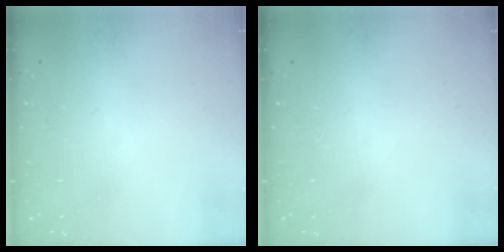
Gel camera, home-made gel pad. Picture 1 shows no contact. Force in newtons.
{"total": 0.0}